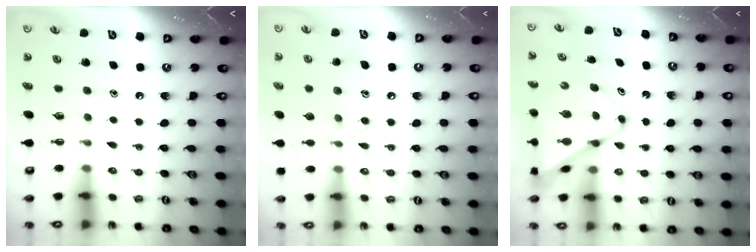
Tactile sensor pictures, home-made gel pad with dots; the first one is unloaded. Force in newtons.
{"total": 10.0, "press": 10.0, "slide": 0.7}
{"total": 11.7, "press": 11.6, "slide": 1.2}